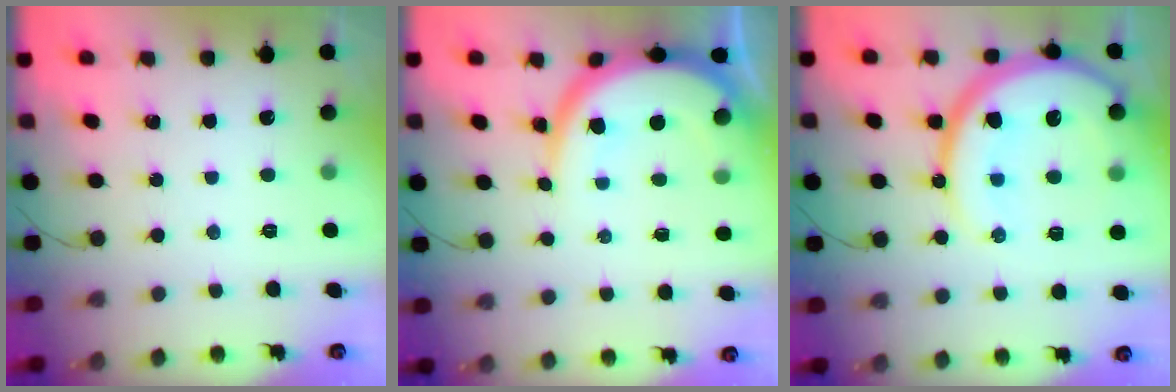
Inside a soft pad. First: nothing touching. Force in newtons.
{"total": 11.9, "press": 11.9, "slide": 1.0}
{"total": 21.5, "press": 21.4, "slide": 2.4}